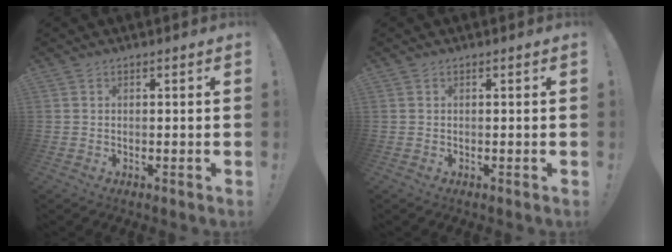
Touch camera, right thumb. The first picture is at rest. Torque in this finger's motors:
{"motor_torque": [0.00, 0.00, 0.00, 0.00, 0.00]}